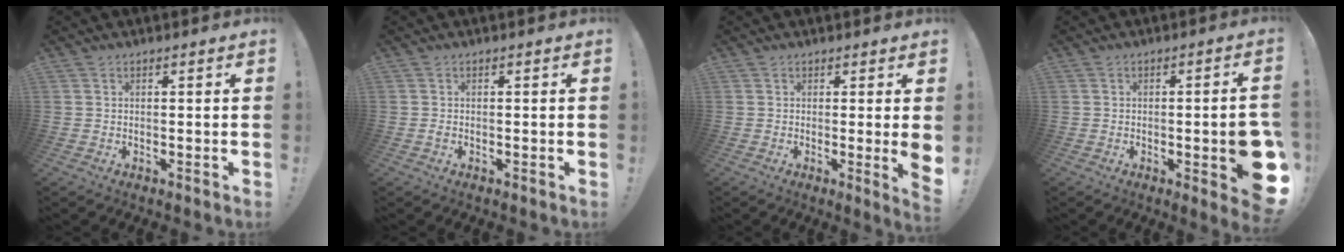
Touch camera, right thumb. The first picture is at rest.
{"total": 0.6, "force": [-0.4, 0.2, 0.3], "torque": [-0.013, 0.004, -0.007]}
{"total": 4.7, "force": [0.2, -0.1, 4.7], "torque": [-0.060, -0.018, 0.006]}
{"total": 9.1, "force": [-2.3, 2.1, 8.5], "torque": [-0.100, -0.003, -0.033]}